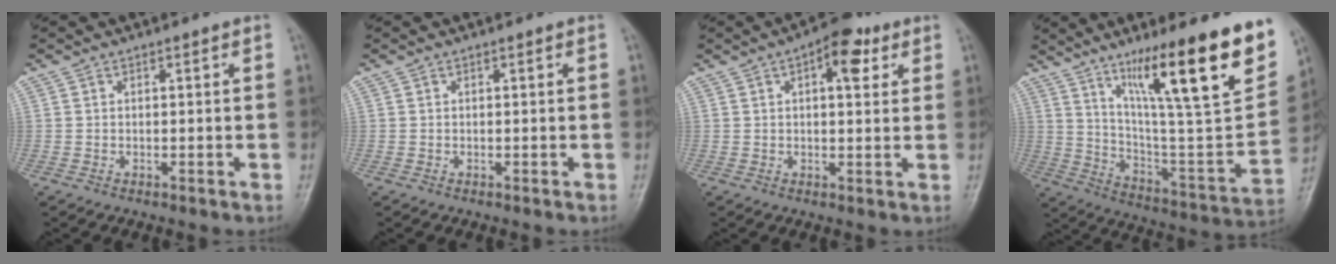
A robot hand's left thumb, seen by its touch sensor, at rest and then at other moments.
{"total": 0.0}
{"total": 7.8, "force": [3.3, 3.6, 6.1], "torque": [-0.063, 0.001, 0.039]}
{"total": 28.3, "force": [15.6, 4.9, 23.2], "torque": [-0.339, -0.052, 0.257]}